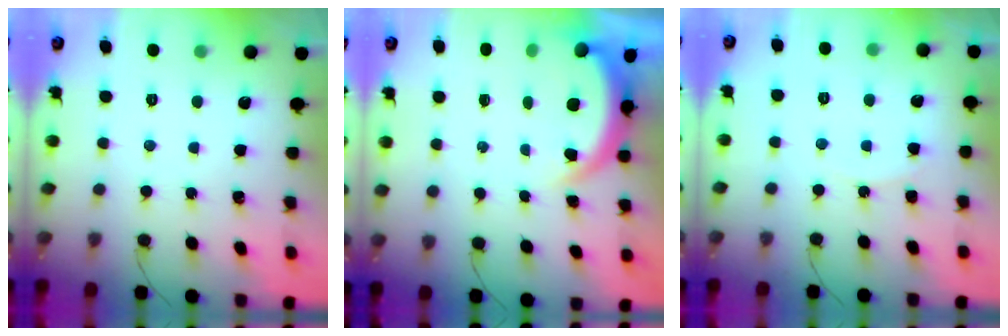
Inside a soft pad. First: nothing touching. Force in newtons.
{"total": 5.1, "press": 5.0, "slide": 0.9}
{"total": 5.9, "press": 5.9, "slide": 0.7}